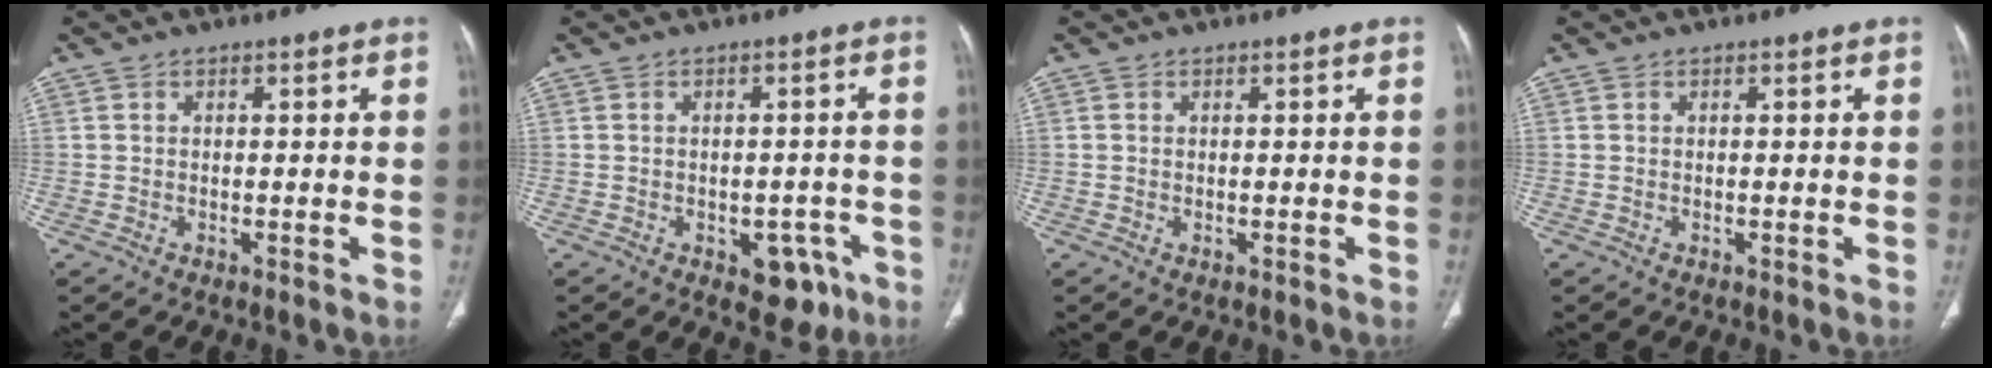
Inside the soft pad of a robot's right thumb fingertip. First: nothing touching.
{"total": 6.4, "force": [-3.2, 4.0, 3.8], "torque": [-0.019, 0.020, -0.033]}
{"total": 0.0}
{"total": 0.0}